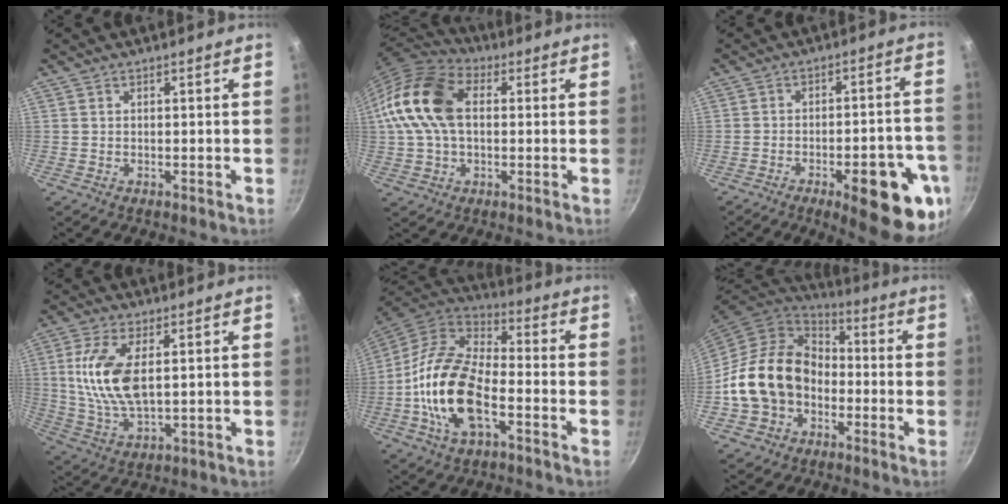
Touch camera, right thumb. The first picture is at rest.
{"total": 16.1, "force": [1.9, 10.6, 11.9], "torque": [-0.221, 0.028, 0.019]}
{"total": 15.6, "force": [-6.3, 5.5, 13.2], "torque": [-0.126, 0.019, -0.075]}
{"total": 12.1, "force": [2.1, 5.6, 10.5], "torque": [-0.208, -0.008, 0.047]}
{"total": 18.5, "force": [-5.1, 9.4, 15.1], "torque": [-0.280, 0.033, -0.110]}
{"total": 17.5, "force": [-3.1, 14.0, 10.0], "torque": [-0.152, 0.050, -0.061]}